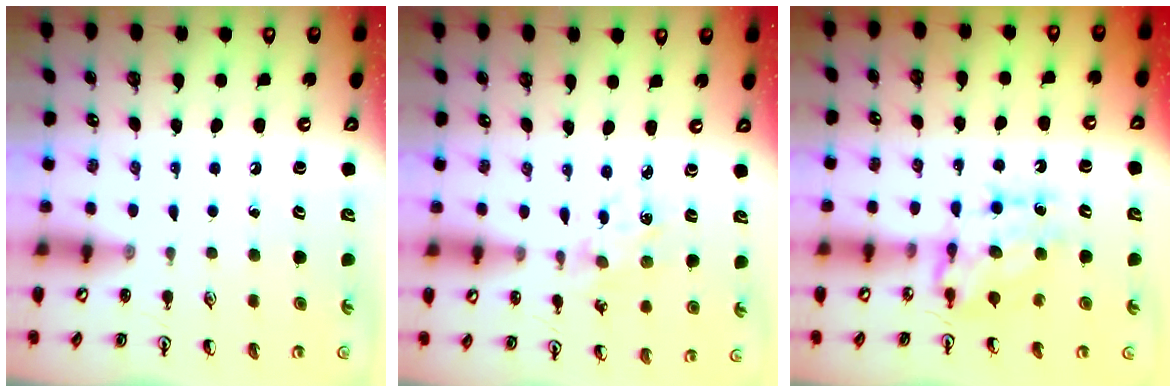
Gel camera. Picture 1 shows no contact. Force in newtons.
{"total": 2.1, "press": 2.1, "slide": 0.4}
{"total": 7.5, "press": 7.5, "slide": 0.5}